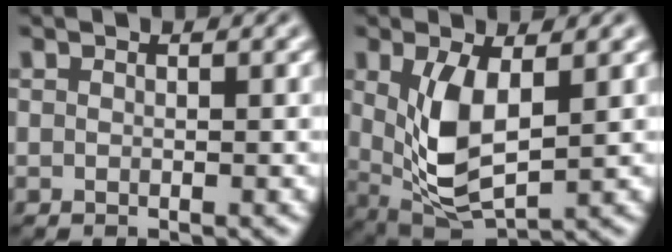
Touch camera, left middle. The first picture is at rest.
{"total": 5.1, "force": [0.5, 2.2, 4.6], "torque": [-0.102, -0.006, 0.016]}